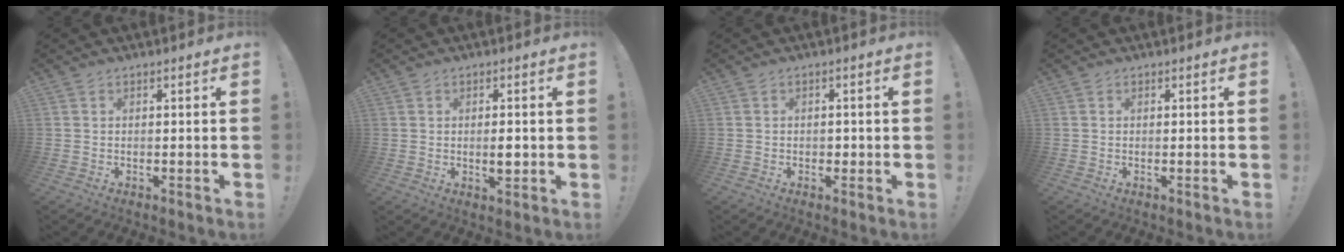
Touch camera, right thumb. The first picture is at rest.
{"total": 4.0, "force": [-0.2, 3.1, 2.6], "torque": [-0.021, -0.003, -0.006]}
{"total": 1.6, "force": [-0.7, 1.2, 0.7], "torque": [-0.016, 0.006, -0.012]}
{"total": 0.0}